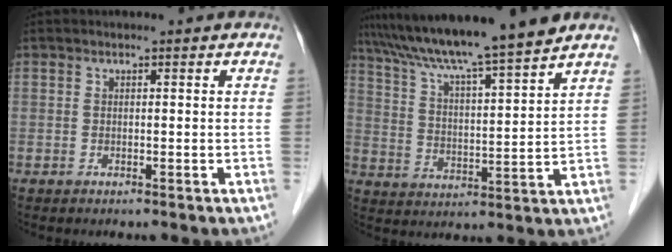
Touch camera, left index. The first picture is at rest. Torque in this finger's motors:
{"motor_torque": [0.69, -0.90, 1.06, 0.21]}